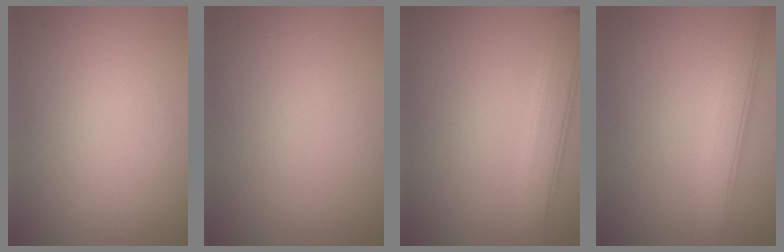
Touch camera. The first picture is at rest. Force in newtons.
{"total": 0.0}
{"total": 4.2, "press": 4.2, "slide": 0.2}
{"total": 4.9, "press": 4.9, "slide": 0.4}